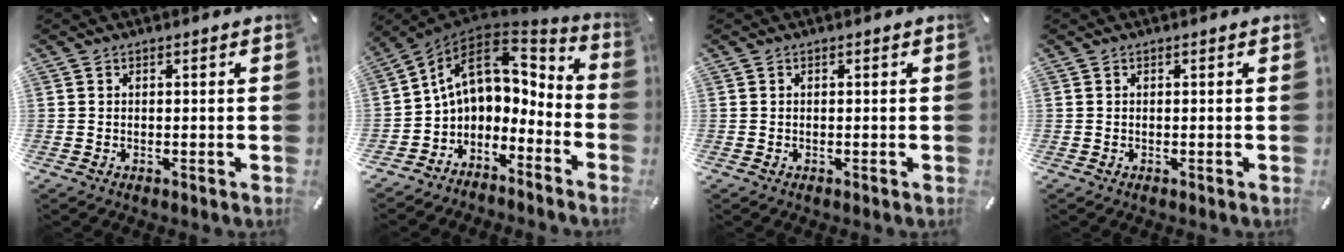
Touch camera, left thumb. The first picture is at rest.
{"total": 9.1, "force": [2.5, 7.2, 5.0], "torque": [-0.081, -0.026, 0.048]}
{"total": 0.0}
{"total": 0.0}